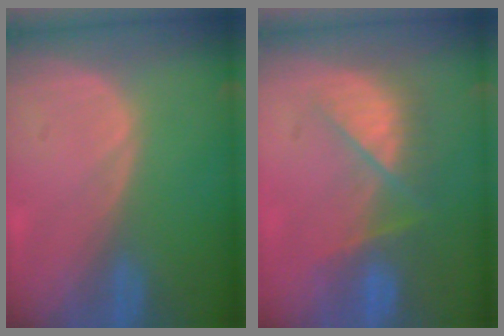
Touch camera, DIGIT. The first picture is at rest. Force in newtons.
{"total": 7.1, "press": 7.0, "slide": 1.3}